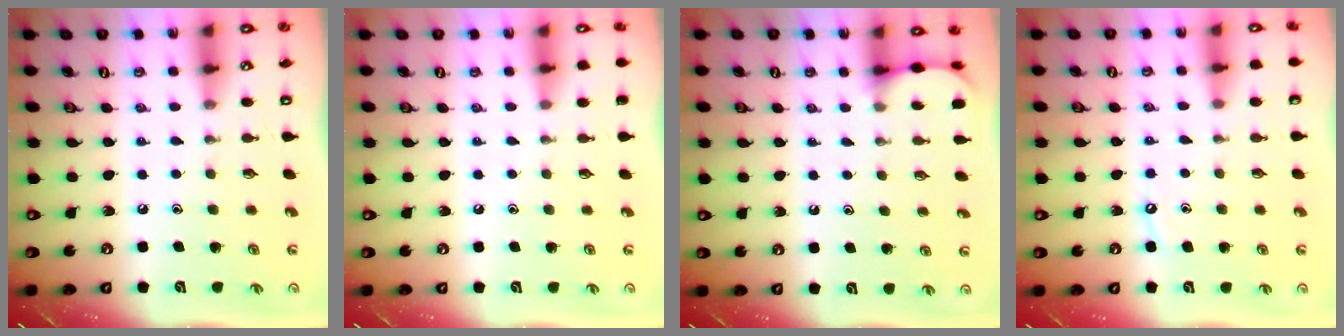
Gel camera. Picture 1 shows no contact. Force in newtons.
{"total": 0.0}
{"total": 4.1, "press": 4.1, "slide": 0.5}
{"total": 4.9, "press": 4.9, "slide": 0.6}